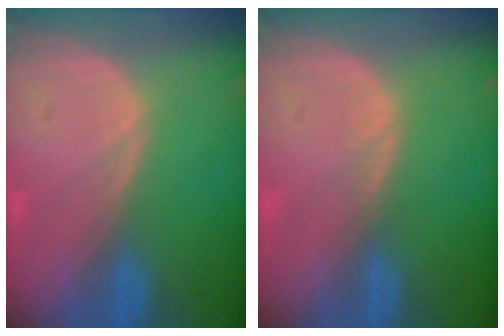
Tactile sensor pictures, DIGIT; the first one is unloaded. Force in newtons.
{"total": 0.5, "press": 0.5, "slide": 0.1}